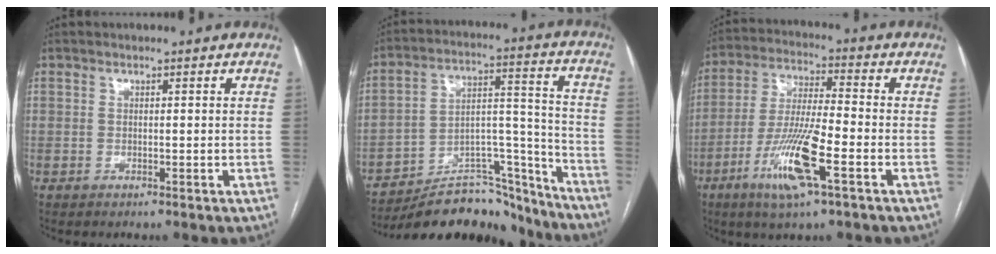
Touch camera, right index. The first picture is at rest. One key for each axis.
{"total": 21.2, "fx": -19.8, "fy": 5.3, "fz": 5.7, "tx": -0.082, "ty": 0.042, "tz": -0.304}
{"total": 12.4, "fx": -5.4, "fy": 1.2, "fz": 11.1, "tx": -0.224, "ty": -0.015, "tz": -0.101}